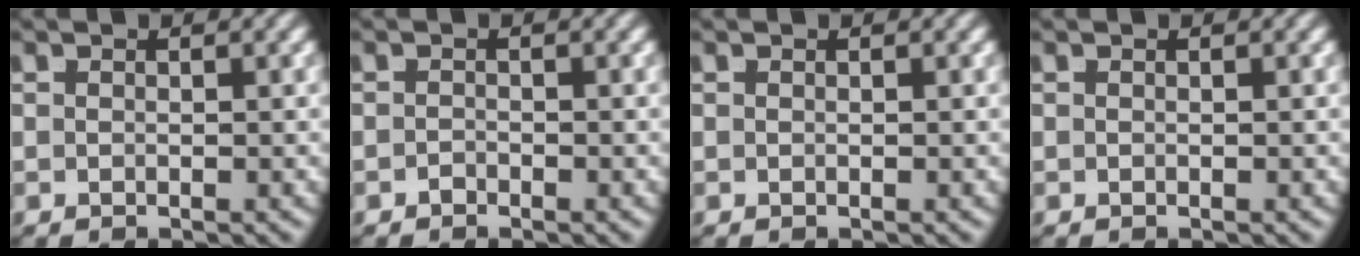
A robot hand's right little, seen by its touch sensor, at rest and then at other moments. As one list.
[{"total": 1.1, "force": [-0.9, -0.5, -0.3], "torque": [0.011, -0.008, -0.012]}, {"total": 0.0}, {"total": 0.0}]